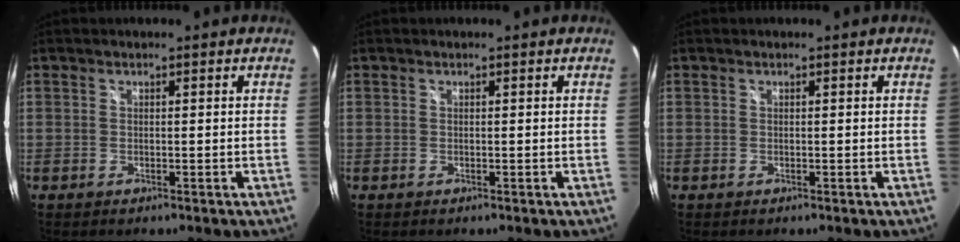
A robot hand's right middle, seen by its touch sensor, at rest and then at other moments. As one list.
[{"total": 0.0}, {"total": 0.0}]